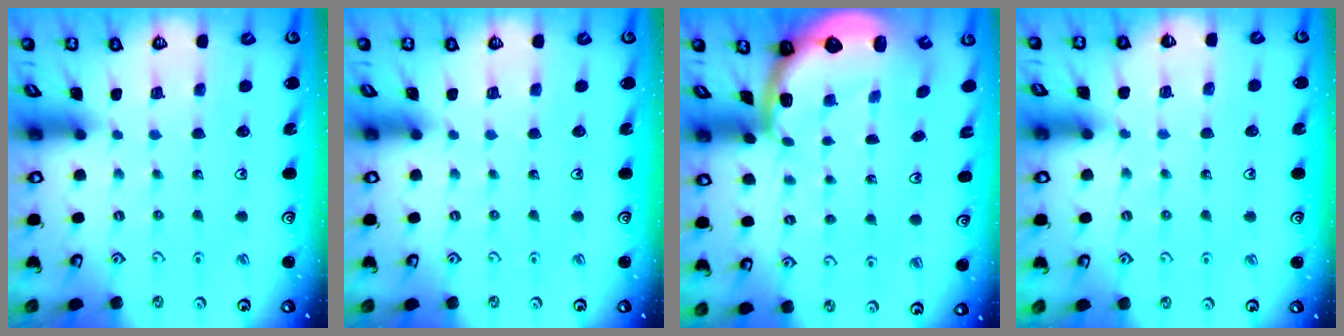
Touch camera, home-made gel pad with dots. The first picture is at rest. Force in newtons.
{"total": 0.0}
{"total": 2.9, "press": 2.6, "slide": 1.4}
{"total": 5.2, "press": 5.1, "slide": 0.6}